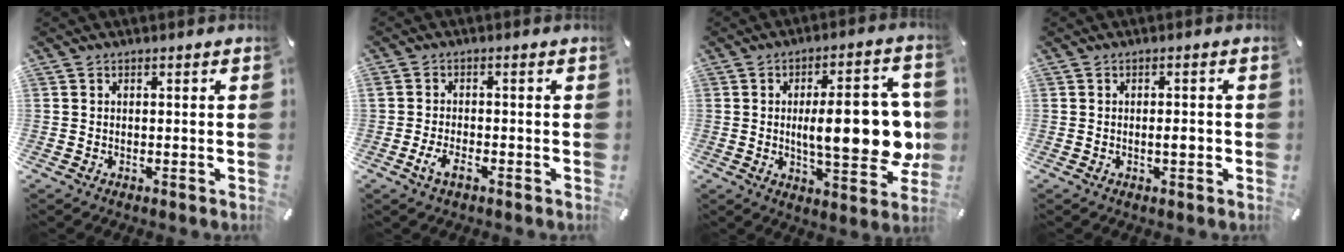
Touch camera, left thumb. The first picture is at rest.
{"total": 3.6, "force": [-1.6, 1.0, 3.1], "torque": [-0.063, -0.002, -0.031]}
{"total": 19.8, "force": [0.3, 6.4, 18.7], "torque": [-0.254, -0.006, 0.006]}
{"total": 2.8, "force": [-0.4, 0.7, 2.7], "torque": [-0.048, 0.001, -0.008]}